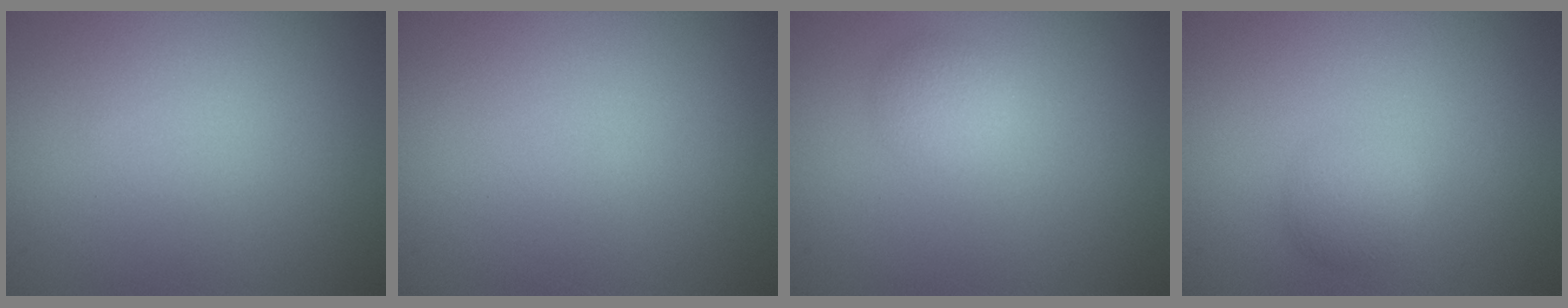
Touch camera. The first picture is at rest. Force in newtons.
{"total": 0.0}
{"total": 1.9, "press": 1.9, "slide": 0.1}
{"total": 1.9, "press": 1.9, "slide": 0.0}